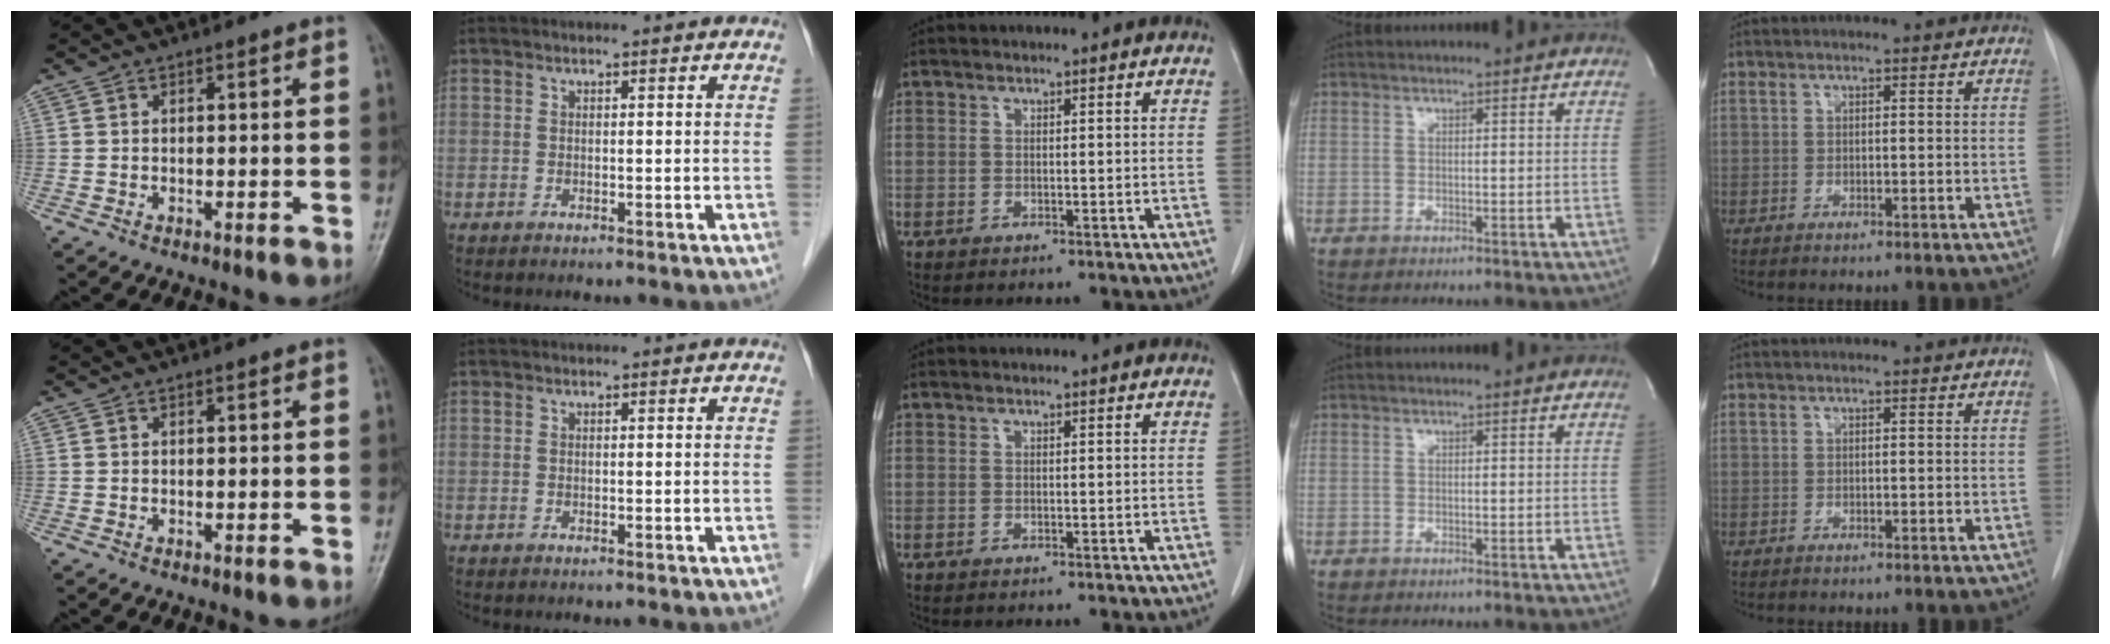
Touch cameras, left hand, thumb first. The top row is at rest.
{}